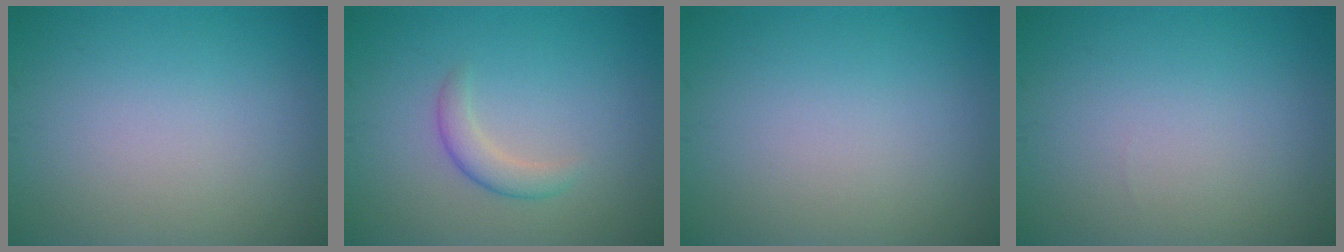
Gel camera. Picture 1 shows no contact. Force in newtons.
{"total": 2.1, "press": 2.1, "slide": 0.1}
{"total": 0.0}
{"total": 0.0}